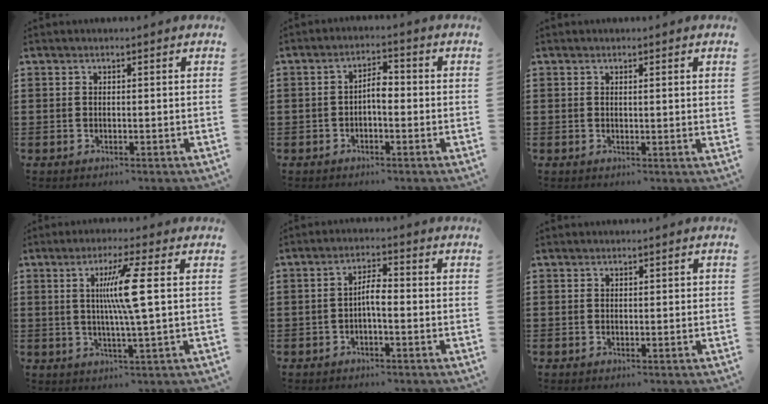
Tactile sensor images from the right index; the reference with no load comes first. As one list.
[{"total": 3.1, "force": [-0.8, 1.0, 2.8], "torque": [-0.052, 0.004, -0.017]}, {"total": 1.0, "force": [0.5, -0.1, 0.8], "torque": [-0.016, 0.000, 0.008]}, {"total": 8.2, "force": [1.4, -0.7, 8.0], "torque": [-0.161, -0.005, 0.011]}, {"total": 3.0, "force": [-1.0, 0.5, 2.8], "torque": [-0.051, 0.003, -0.020]}, {"total": 0.0}]